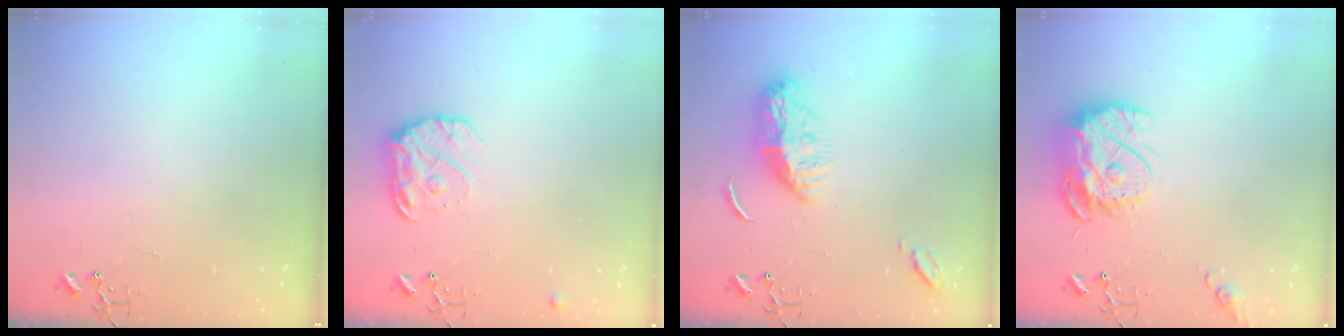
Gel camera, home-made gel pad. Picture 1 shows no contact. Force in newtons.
{"total": 12.7, "press": 12.6, "slide": 0.7}
{"total": 11.6, "press": 11.6, "slide": 1.0}
{"total": 14.4, "press": 14.4, "slide": 1.3}